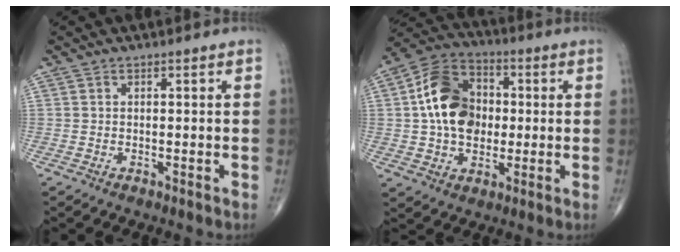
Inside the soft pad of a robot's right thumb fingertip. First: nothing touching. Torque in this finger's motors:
{"motor_torque": [-0.40, 1.31, 1.45, 0.43, 0.43]}